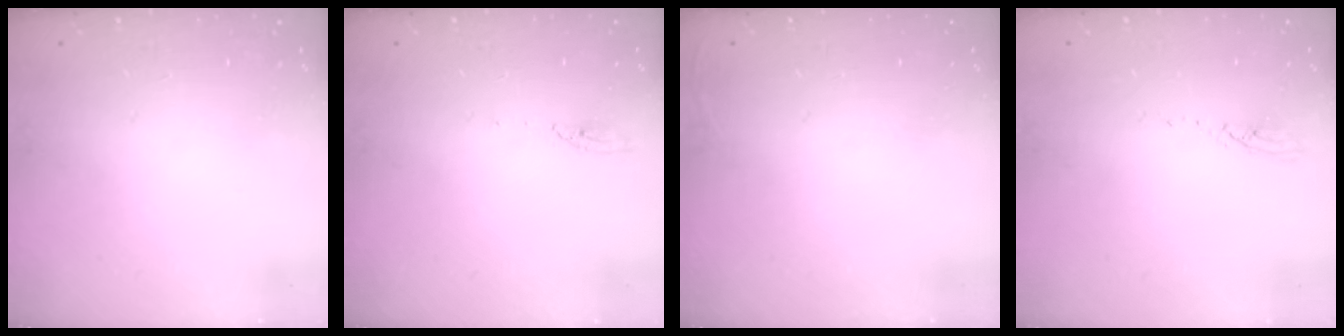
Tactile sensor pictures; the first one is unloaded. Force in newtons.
{"total": 4.4, "press": 4.4, "slide": 0.1}
{"total": 2.7, "press": 2.6, "slide": 1.0}
{"total": 3.1, "press": 3.1, "slide": 0.3}